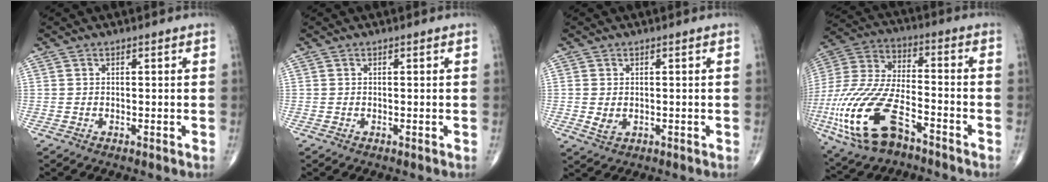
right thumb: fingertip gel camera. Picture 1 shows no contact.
{"total": 0.0}
{"total": 2.3, "force": [-0.1, 1.7, 1.5], "torque": [-0.023, -0.004, 0.004]}
{"total": 22.0, "force": [-9.9, 10.5, 16.7], "torque": [-0.387, 0.027, -0.178]}